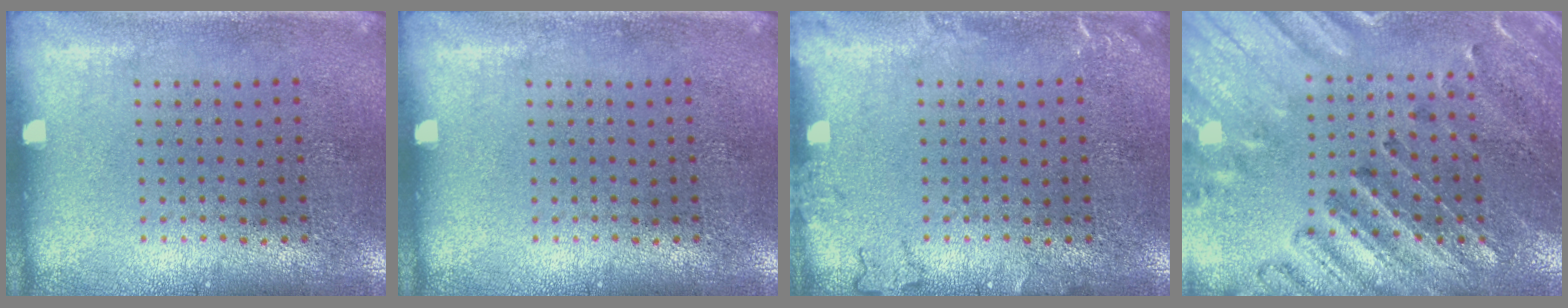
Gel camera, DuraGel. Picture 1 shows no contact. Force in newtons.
{"total": 0.0}
{"total": 1.3, "press": 1.3, "slide": 0.3}
{"total": 2.7, "press": 2.6, "slide": 0.9}